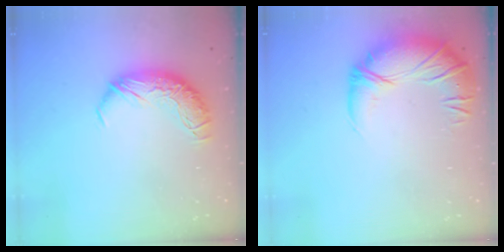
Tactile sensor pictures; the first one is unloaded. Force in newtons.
{"total": 2.9, "press": 0.4, "slide": 2.9}